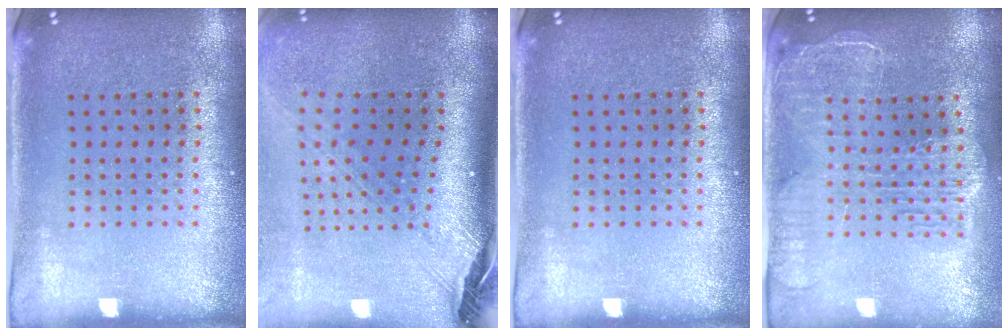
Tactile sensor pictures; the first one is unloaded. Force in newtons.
{"total": 3.0, "press": 2.1, "slide": 2.1}
{"total": 0.0}
{"total": 2.4, "press": 2.1, "slide": 1.1}